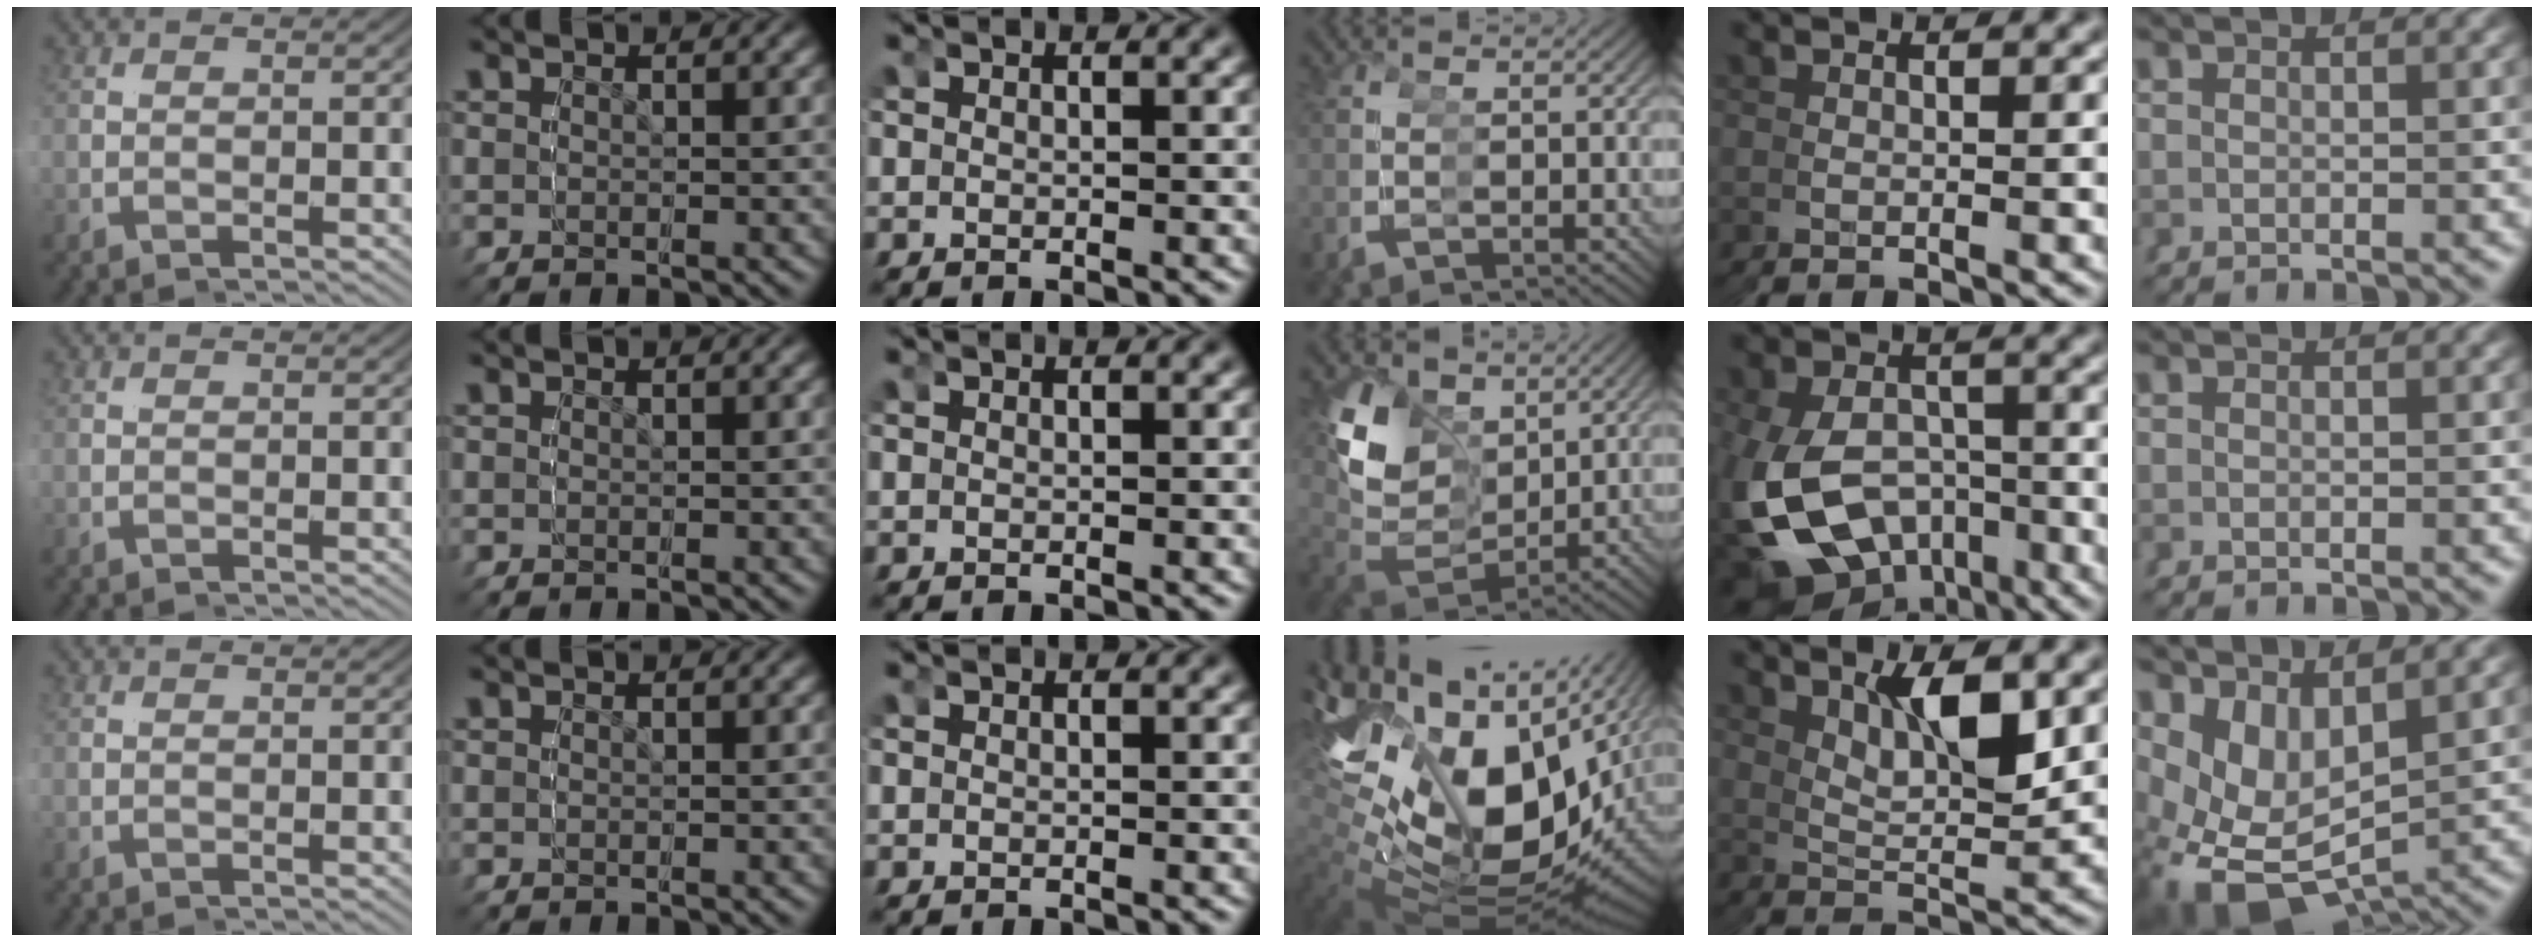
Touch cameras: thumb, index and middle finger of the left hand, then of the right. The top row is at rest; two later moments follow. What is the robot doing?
{"motion": "grasp_and_lifting", "object": "glasses"}